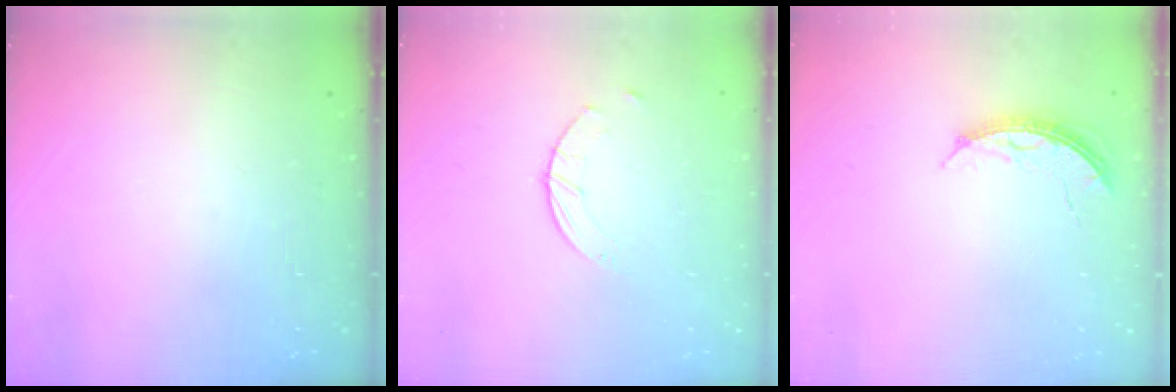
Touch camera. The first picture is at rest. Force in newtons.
{"total": 2.0, "press": 2.0, "slide": 0.3}
{"total": 5.8, "press": 5.7, "slide": 0.5}